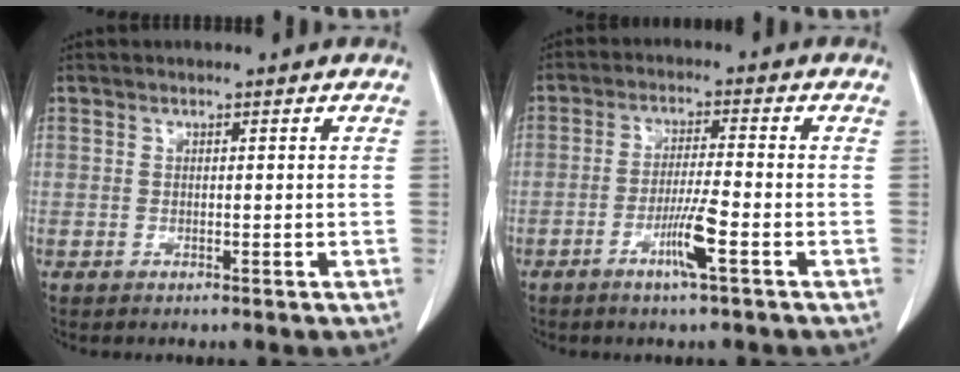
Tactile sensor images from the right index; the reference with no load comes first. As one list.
[{"total": 5.5, "force": [-2.6, -0.5, 4.8], "torque": [-0.092, -0.009, -0.052]}]